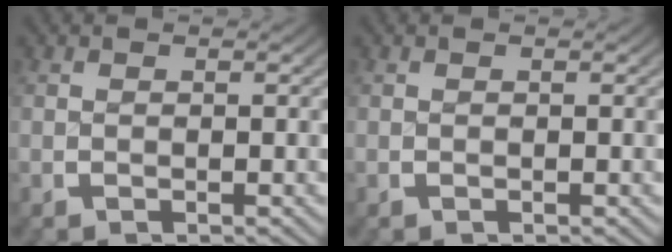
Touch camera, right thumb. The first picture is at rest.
{"total": 0.0}